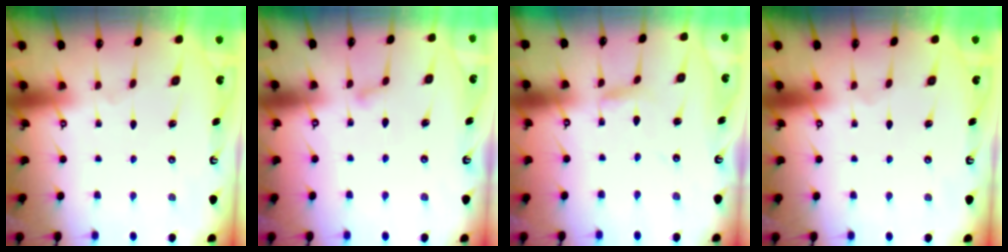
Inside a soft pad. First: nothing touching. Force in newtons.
{"total": 5.2, "press": 5.2, "slide": 0.4}
{"total": 2.8, "press": 2.8, "slide": 0.1}
{"total": 0.0}